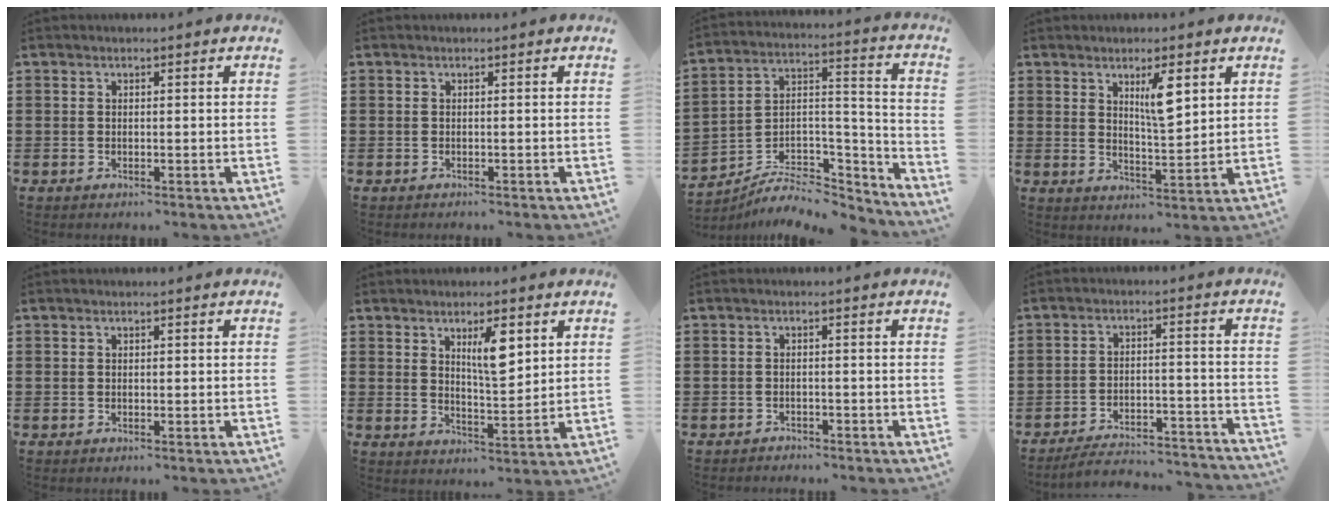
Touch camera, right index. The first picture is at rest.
{"total": 0.0}
{"total": 7.7, "force": [-6.1, 3.5, 3.0], "torque": [-0.048, 0.016, -0.115]}
{"total": 5.5, "force": [2.6, 1.4, 4.6], "torque": [-0.074, -0.004, 0.037]}
{"total": 0.0}
{"total": 6.2, "force": [2.9, 2.0, 5.2], "torque": [-0.086, -0.002, 0.043]}
{"total": 1.3, "force": [-1.3, 0.2, -0.1], "torque": [-0.003, 0.002, -0.030]}
{"total": 5.3, "force": [-5.0, 0.4, 1.6], "torque": [-0.028, 0.000, -0.097]}